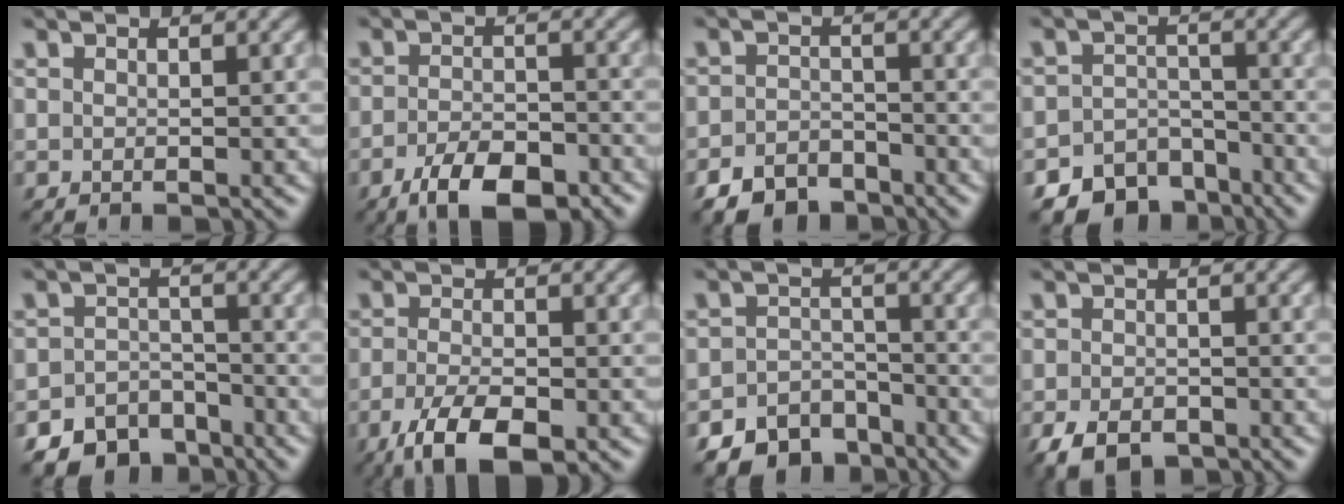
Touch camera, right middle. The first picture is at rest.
{"total": 6.2, "force": [-4.2, 2.5, 3.9], "torque": [-0.066, -0.003, -0.069]}
{"total": 3.7, "force": [-2.9, 2.0, 1.0], "torque": [-0.017, 0.000, -0.061]}
{"total": 9.7, "force": [-7.4, 6.1, 1.2], "torque": [-0.009, -0.033, -0.111]}
{"total": 7.5, "force": [-5.8, 4.6, 1.1], "torque": [-0.001, -0.017, -0.086]}
{"total": 5.6, "force": [-3.4, 2.0, 4.1], "torque": [-0.086, -0.011, -0.061]}
{"total": 6.6, "force": [-5.3, 3.8, 1.0], "torque": [-0.003, -0.012, -0.075]}
{"total": 3.9, "force": [-2.7, 2.2, 1.9], "torque": [-0.036, -0.004, -0.051]}